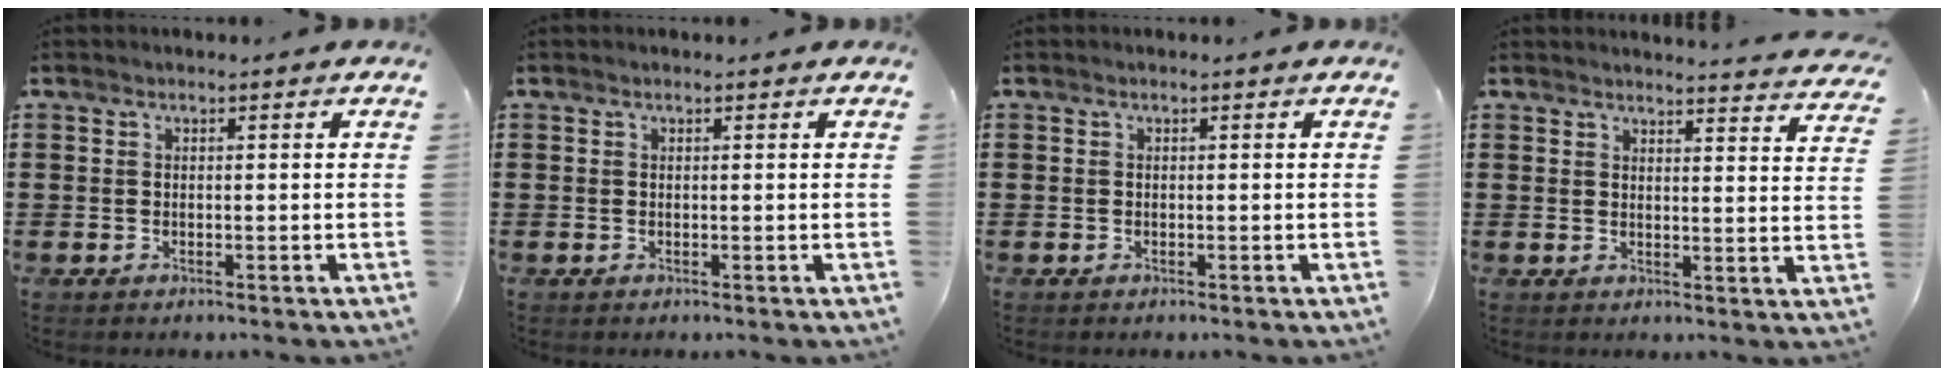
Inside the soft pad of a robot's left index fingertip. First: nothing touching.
{"total": 0.0}
{"total": 0.0}
{"total": 3.2, "force": [3.1, -0.4, 0.4], "torque": [-0.011, -0.021, 0.055]}